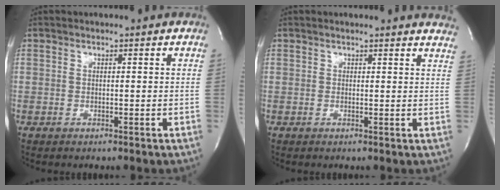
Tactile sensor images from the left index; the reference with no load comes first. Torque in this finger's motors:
{"motor_torque": [0.24, -0.29, 0.02, -0.01]}